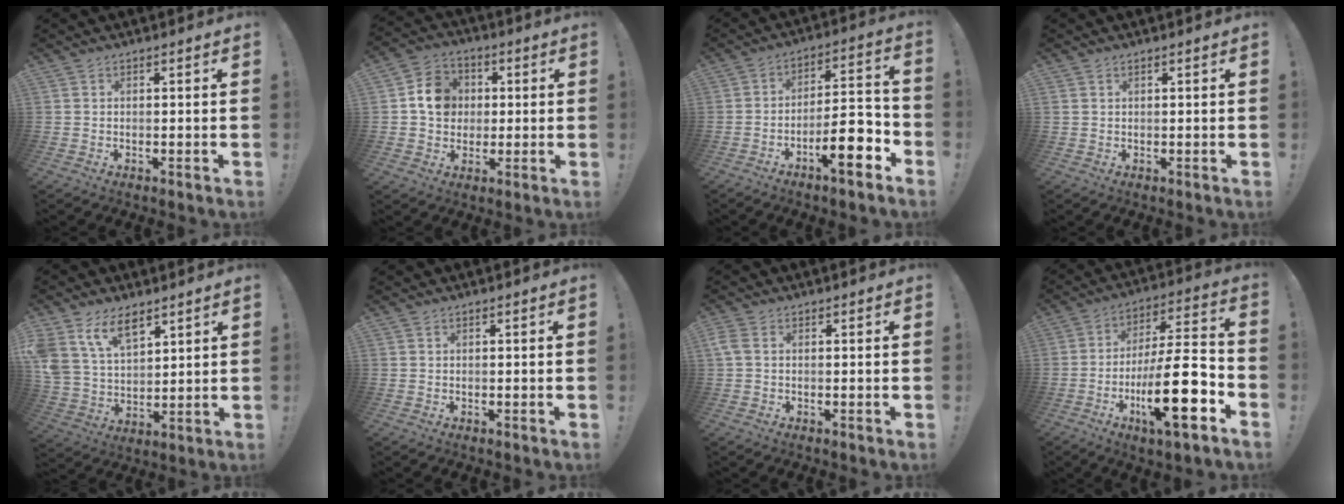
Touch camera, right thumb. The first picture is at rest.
{"total": 10.8, "force": [1.6, 9.6, 4.7], "torque": [-0.060, 0.010, 0.036]}
{"total": 13.5, "force": [-6.8, 3.6, 11.1], "torque": [-0.159, 0.038, -0.111]}
{"total": 0.7, "force": [0.5, 0.3, 0.4], "torque": [-0.006, 0.000, 0.010]}
{"total": 13.3, "force": [8.8, 7.3, 6.8], "torque": [-0.140, -0.048, 0.169]}
{"total": 0.0}
{"total": 2.3, "force": [0.6, 1.4, 1.8], "torque": [-0.046, 0.005, 0.010]}
{"total": 22.2, "force": [-7.7, 5.7, 20.0], "torque": [-0.335, 0.038, -0.125]}